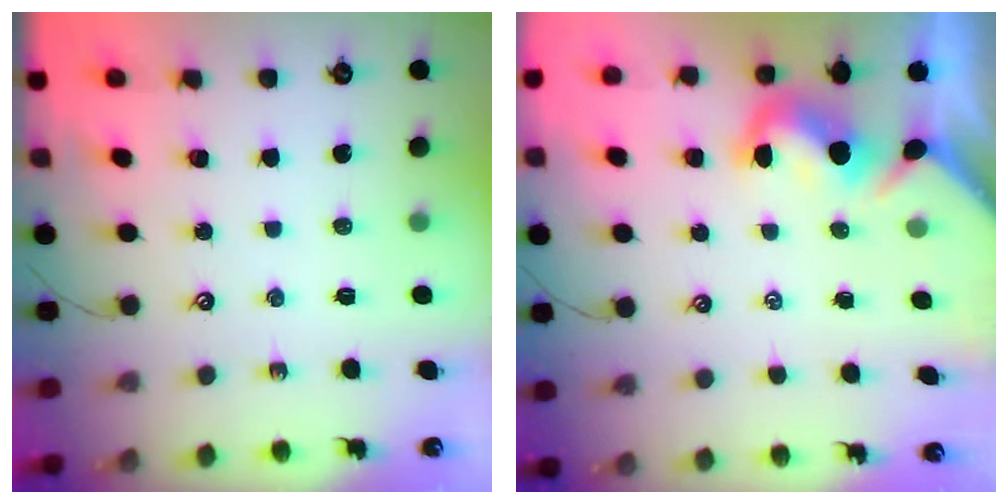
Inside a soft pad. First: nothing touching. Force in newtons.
{"total": 1.9, "press": 1.8, "slide": 0.4}